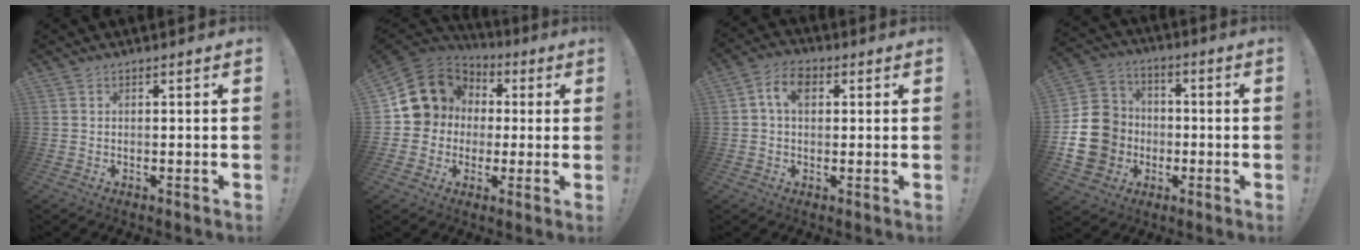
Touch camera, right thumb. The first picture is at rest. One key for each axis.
{"total": 12.0, "fx": 2.2, "fy": 11.3, "fz": 3.3, "tx": -0.050, "ty": -0.010, "tz": 0.060}
{"total": 7.1, "fx": 1.7, "fy": 4.7, "fz": 4.9, "tx": -0.083, "ty": 0.011, "tz": 0.032}
{"total": 17.0, "fx": -3.7, "fy": 15.1, "fz": 6.8, "tx": -0.116, "ty": 0.036, "tz": -0.049}